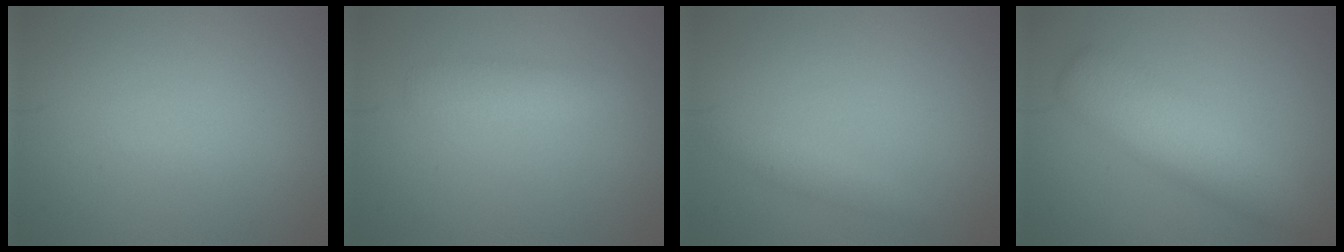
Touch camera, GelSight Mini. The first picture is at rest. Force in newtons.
{"total": 1.9, "press": 1.9, "slide": 0.1}
{"total": 1.3, "press": 1.3, "slide": 0.1}
{"total": 4.9, "press": 4.9, "slide": 0.1}